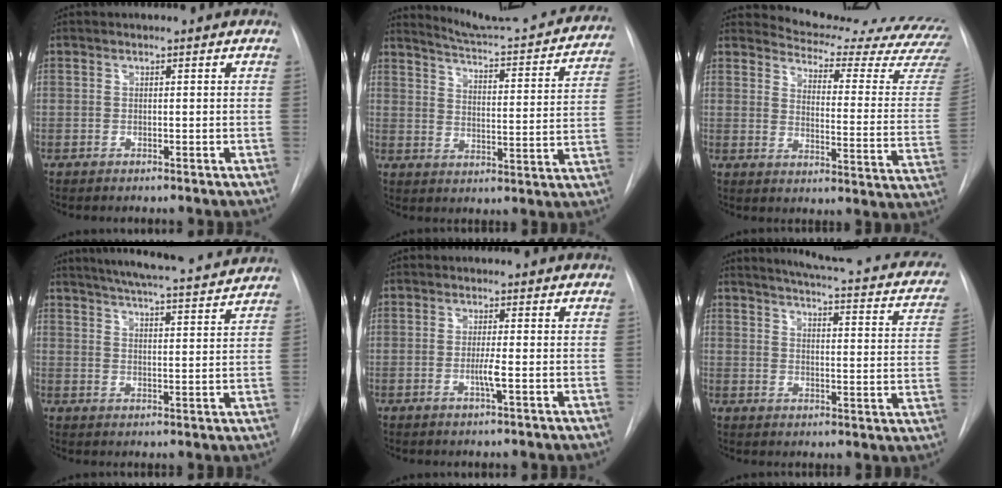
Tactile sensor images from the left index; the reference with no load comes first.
{"total": 23.0, "force": [21.5, 2.1, 7.9], "torque": [-0.109, -0.063, 0.265]}
{"total": 23.5, "force": [22.7, 1.2, 5.8], "torque": [-0.081, -0.144, 0.258]}
{"total": 19.0, "force": [17.4, 1.5, 7.5], "torque": [-0.120, 0.001, 0.231]}
{"total": 2.1, "force": [-0.6, -0.4, 2.0], "torque": [-0.039, -0.004, -0.012]}
{"total": 22.7, "force": [19.3, 4.1, 11.2], "torque": [-0.142, -0.031, 0.213]}